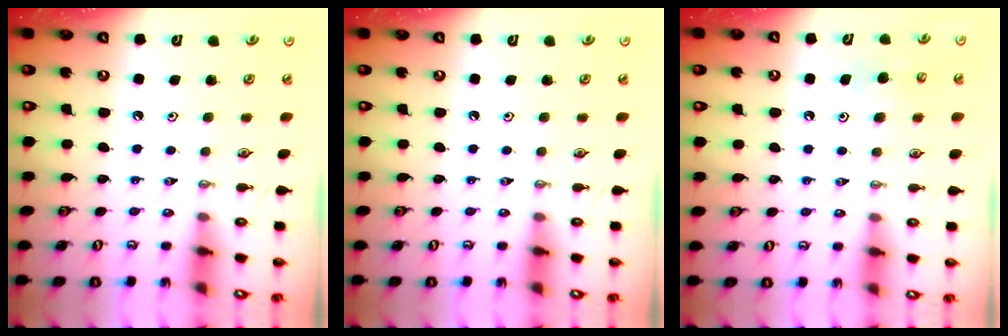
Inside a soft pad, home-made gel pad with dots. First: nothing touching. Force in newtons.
{"total": 0.0}
{"total": 6.4, "press": 6.3, "slide": 1.0}